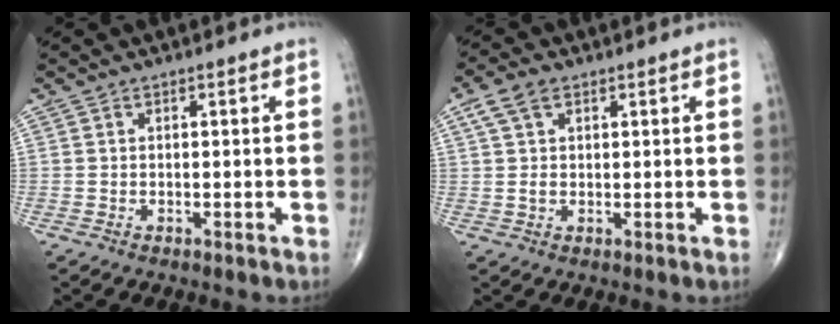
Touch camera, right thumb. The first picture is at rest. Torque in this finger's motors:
{"motor_torque": [-0.46, 0.56, -0.04, -0.21, 0.15]}